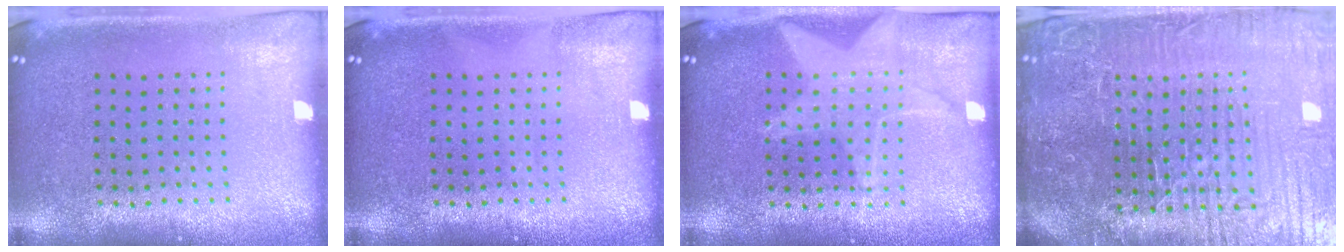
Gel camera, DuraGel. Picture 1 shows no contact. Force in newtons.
{"total": 0.0}
{"total": 1.5, "press": 1.4, "slide": 0.4}
{"total": 6.9, "press": 6.2, "slide": 3.1}